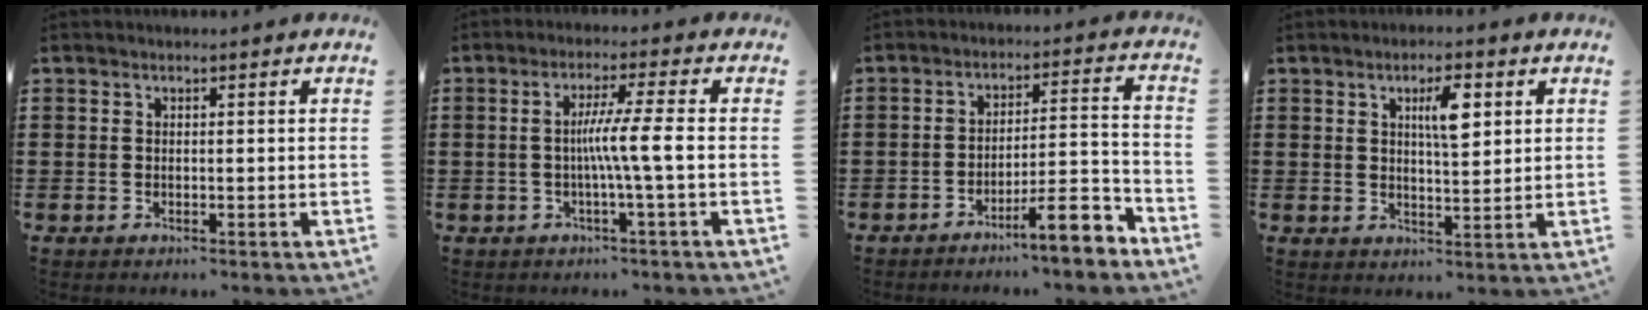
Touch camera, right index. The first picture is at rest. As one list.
[{"total": 5.9, "force": [-0.8, -0.7, 5.8], "torque": [-0.104, -0.005, -0.021]}, {"total": 8.8, "force": [-6.7, 1.3, 5.6], "torque": [-0.084, 0.013, -0.119]}, {"total": 5.3, "force": [2.0, 1.6, 4.6], "torque": [-0.082, 0.003, 0.028]}]